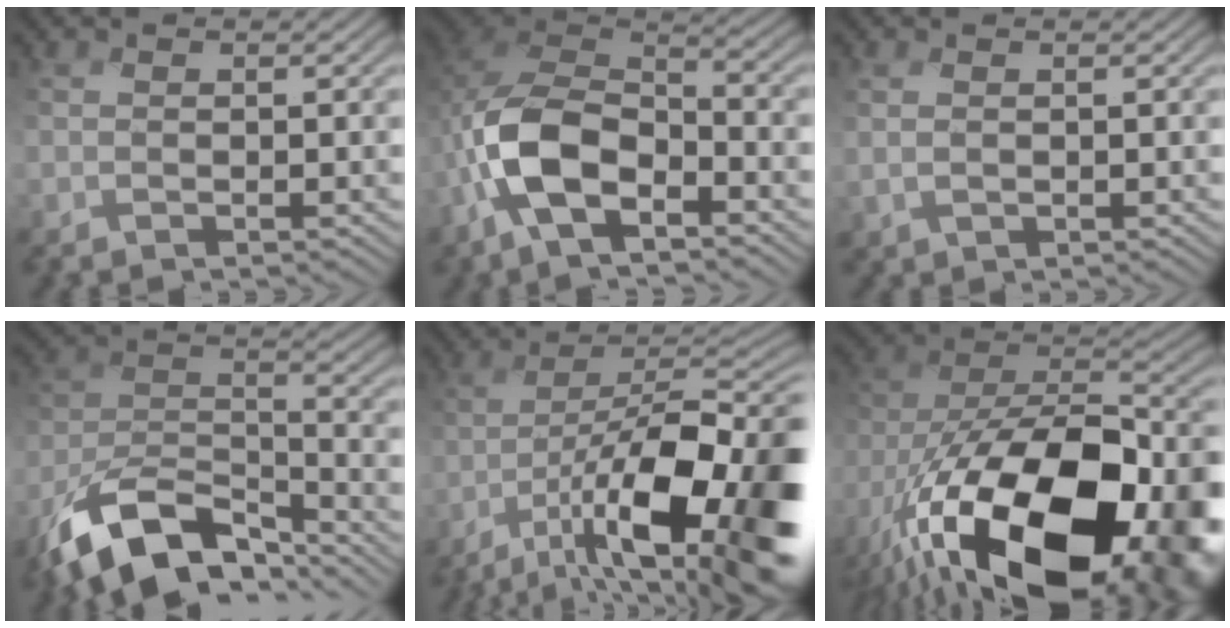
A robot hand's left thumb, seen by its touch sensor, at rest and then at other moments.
{"total": 11.3, "force": [-4.2, 6.2, 8.4], "torque": [-0.187, -0.002, -0.091]}
{"total": 1.2, "force": [0.4, 0.8, 0.8], "torque": [-0.023, 0.000, 0.013]}
{"total": 13.9, "force": [-9.9, 6.0, 7.6], "torque": [-0.174, -0.009, -0.193]}
{"total": 18.3, "force": [-7.6, 7.2, 15.0], "torque": [-0.234, -0.018, -0.131]}
{"total": 22.8, "force": [-11.9, 11.7, 15.4], "torque": [-0.320, -0.066, -0.168]}